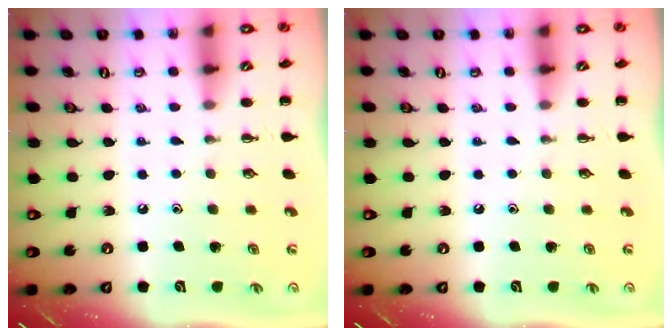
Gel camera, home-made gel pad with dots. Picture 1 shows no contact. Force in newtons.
{"total": 0.0}